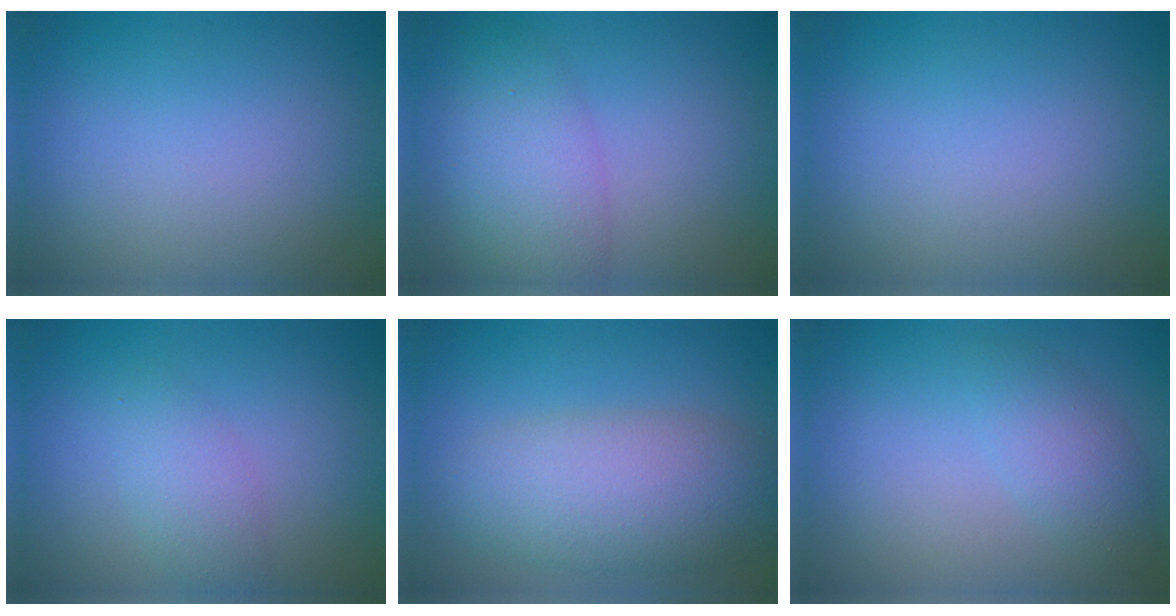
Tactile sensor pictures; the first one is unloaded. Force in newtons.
{"total": 4.9, "press": 4.9, "slide": 0.1}
{"total": 0.0}
{"total": 2.3, "press": 2.3, "slide": 0.1}
{"total": 7.0, "press": 7.0, "slide": 0.3}
{"total": 2.4, "press": 2.4, "slide": 0.2}